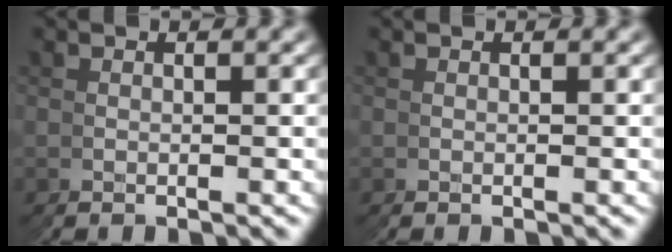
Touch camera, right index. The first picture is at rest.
{"total": 0.0}